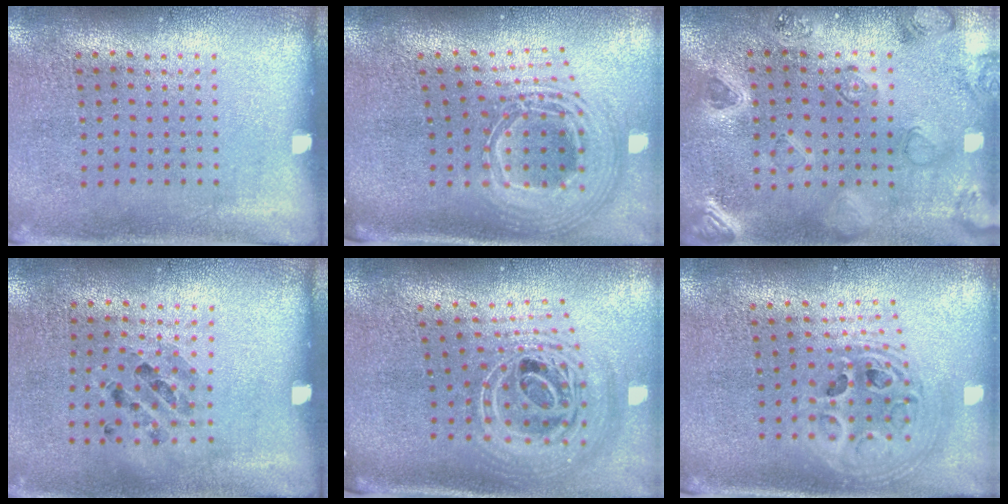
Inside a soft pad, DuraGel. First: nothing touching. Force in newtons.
{"total": 2.8, "press": 1.9, "slide": 2.0}
{"total": 0.8, "press": 0.7, "slide": 0.3}
{"total": 0.8, "press": 0.8, "slide": 0.2}
{"total": 2.8, "press": 2.0, "slide": 1.9}
{"total": 2.4, "press": 1.8, "slide": 1.5}